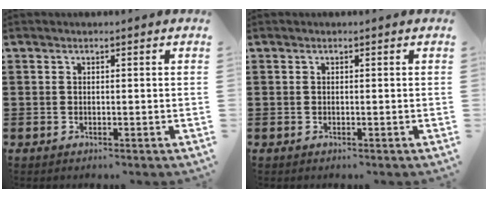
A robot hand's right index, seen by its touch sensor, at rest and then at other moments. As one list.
[{"total": 0.0}]